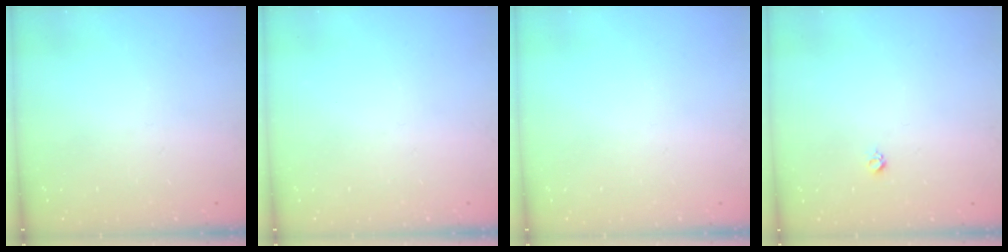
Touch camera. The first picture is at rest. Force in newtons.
{"total": 0.0}
{"total": 0.0}
{"total": 3.0, "press": 2.9, "slide": 0.4}